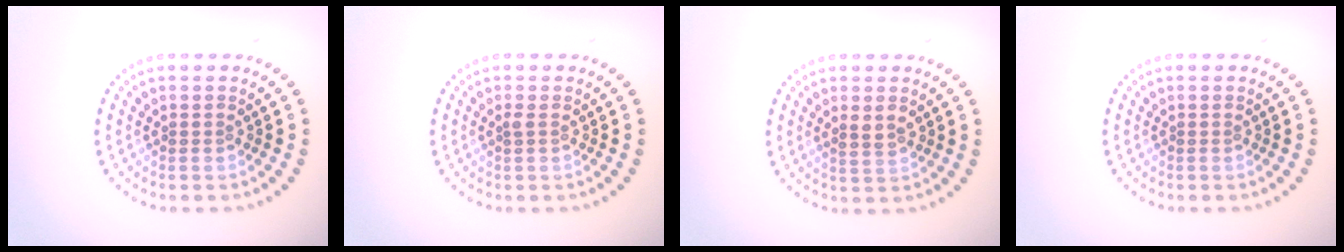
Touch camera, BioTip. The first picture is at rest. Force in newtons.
{"total": 0.5, "press": 0.3, "slide": 0.4}
{"total": 1.7, "press": 1.6, "slide": 0.5}
{"total": 0.0}